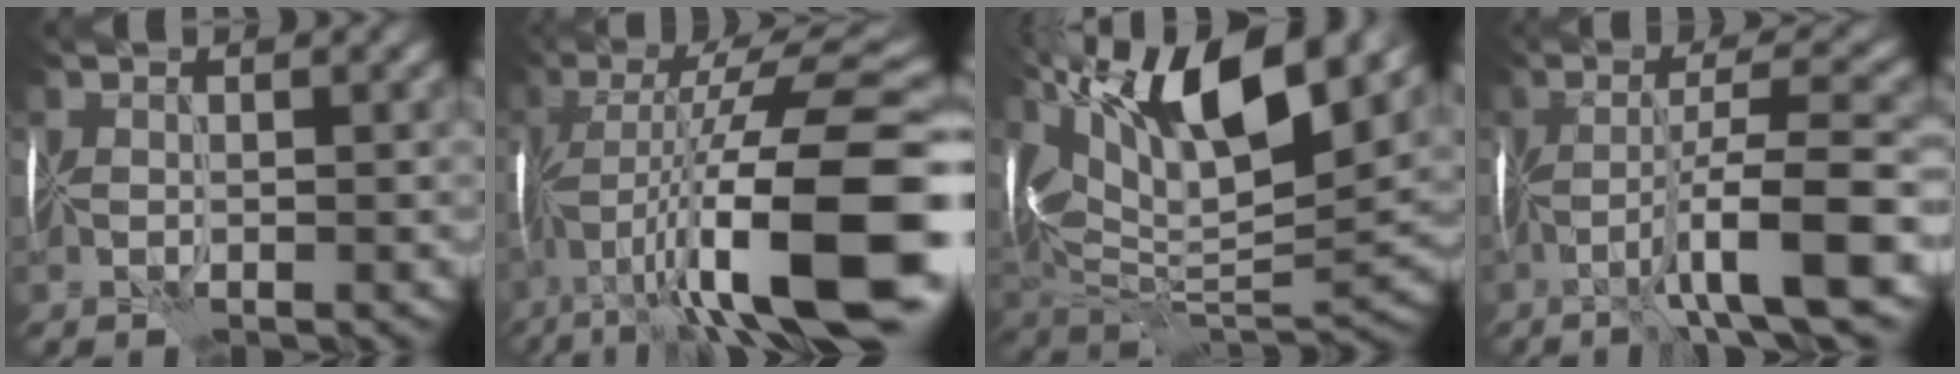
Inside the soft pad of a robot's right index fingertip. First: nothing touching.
{"total": 16.5, "force": [-4.2, 4.8, 15.2], "torque": [-0.251, 0.033, -0.067]}
{"total": 15.9, "force": [7.9, 6.0, 12.4], "torque": [-0.232, 0.030, 0.143]}
{"total": 8.1, "force": [-2.9, 1.3, 7.4], "torque": [-0.116, 0.024, -0.051]}